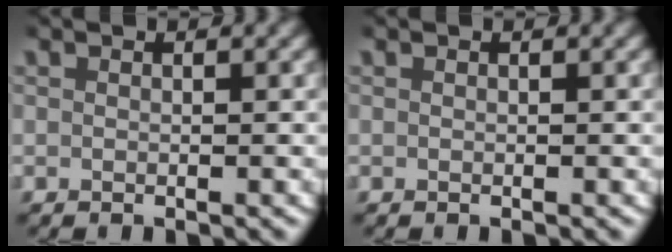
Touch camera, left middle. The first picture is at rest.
{"total": 0.0}